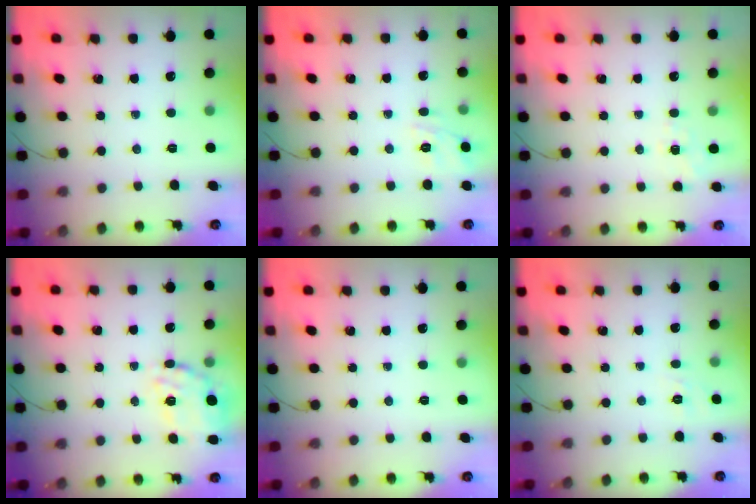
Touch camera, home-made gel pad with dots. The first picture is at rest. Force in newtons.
{"total": 10.7, "press": 10.6, "slide": 1.1}
{"total": 4.5, "press": 4.3, "slide": 1.5}
{"total": 17.9, "press": 17.6, "slide": 3.4}
{"total": 0.0}
{"total": 2.2, "press": 1.6, "slide": 1.6}